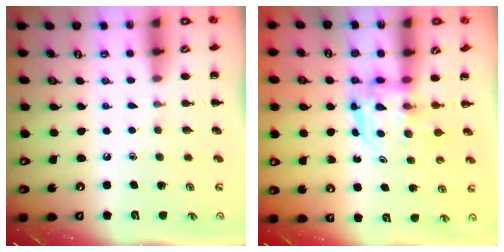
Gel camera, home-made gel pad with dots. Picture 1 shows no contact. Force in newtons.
{"total": 3.2, "press": 3.2, "slide": 0.2}